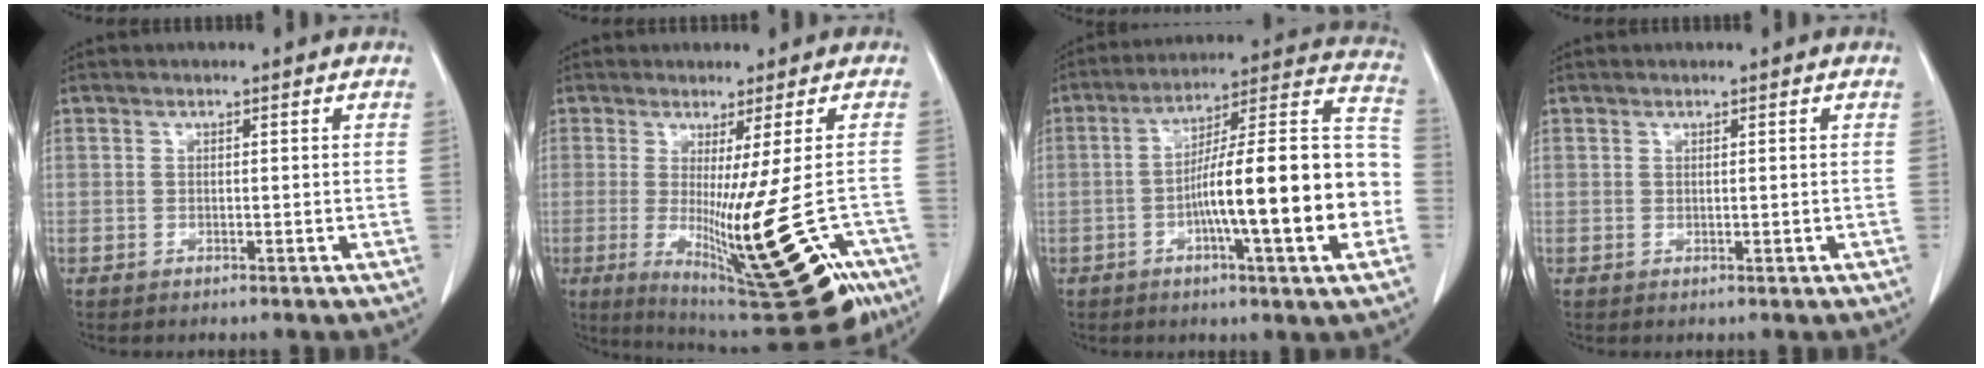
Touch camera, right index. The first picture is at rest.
{"total": 19.8, "force": [-7.6, 2.3, 18.1], "torque": [-0.226, -0.057, -0.104]}
{"total": 20.3, "force": [-4.6, 1.6, 19.7], "torque": [-0.266, 0.023, -0.070]}
{"total": 0.0}